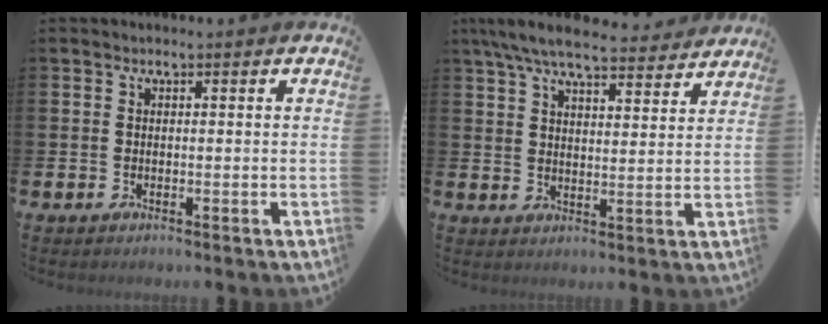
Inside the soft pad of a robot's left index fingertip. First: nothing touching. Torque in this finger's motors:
{"motor_torque": [1.05, -0.96, 1.03, 0.21]}